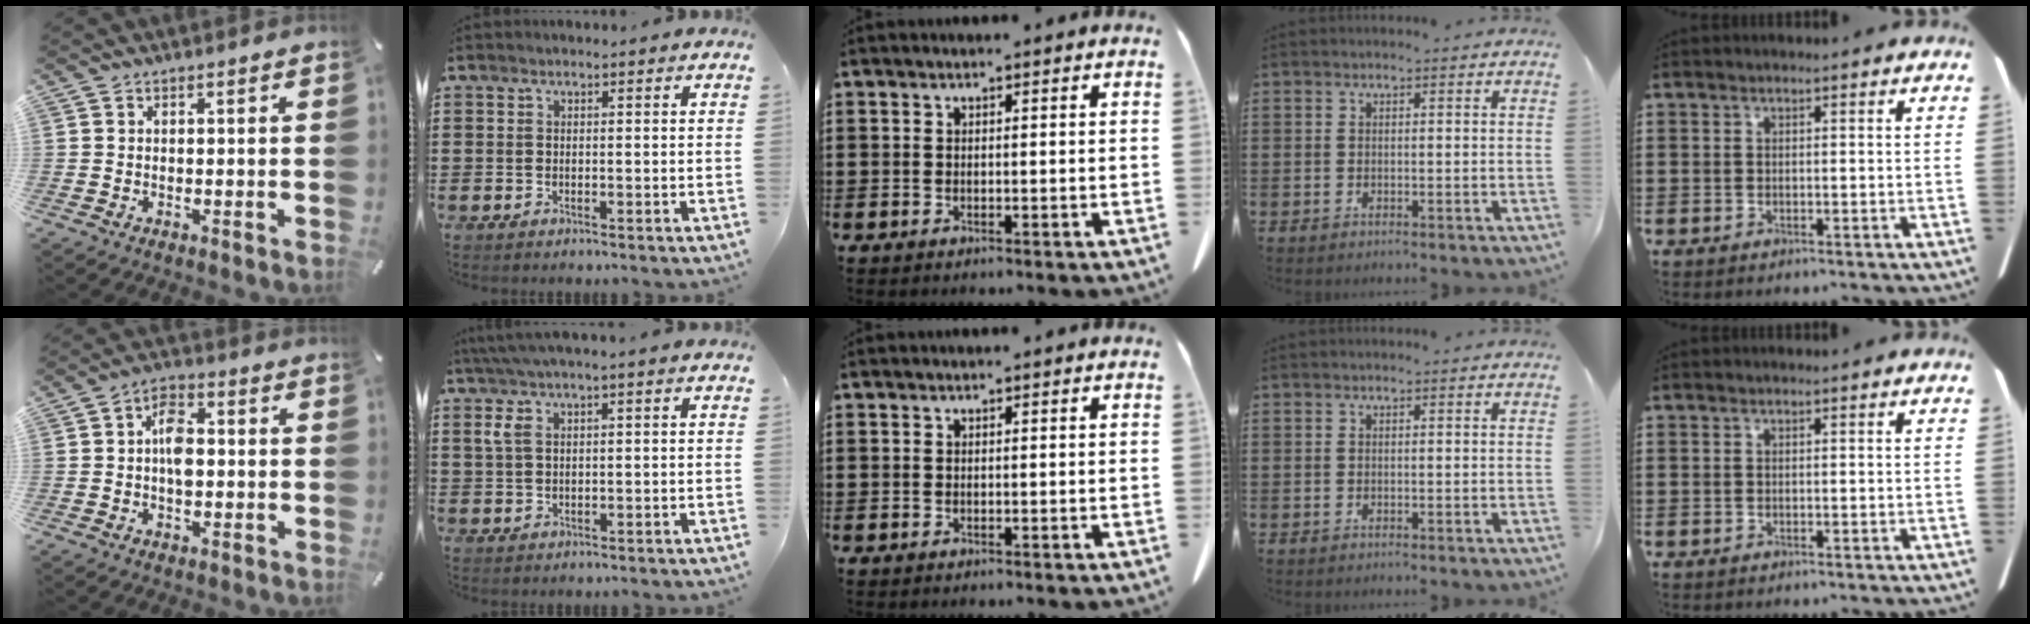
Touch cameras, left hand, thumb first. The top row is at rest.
{"thumb": {"total": 6.5, "force": [-0.3, 3.8, 5.2], "torque": [-0.085, 0.005, -0.008]}, "index": {"total": 3.5, "force": [0.6, 0.9, 3.3], "torque": [-0.071, 0.000, 0.006]}}